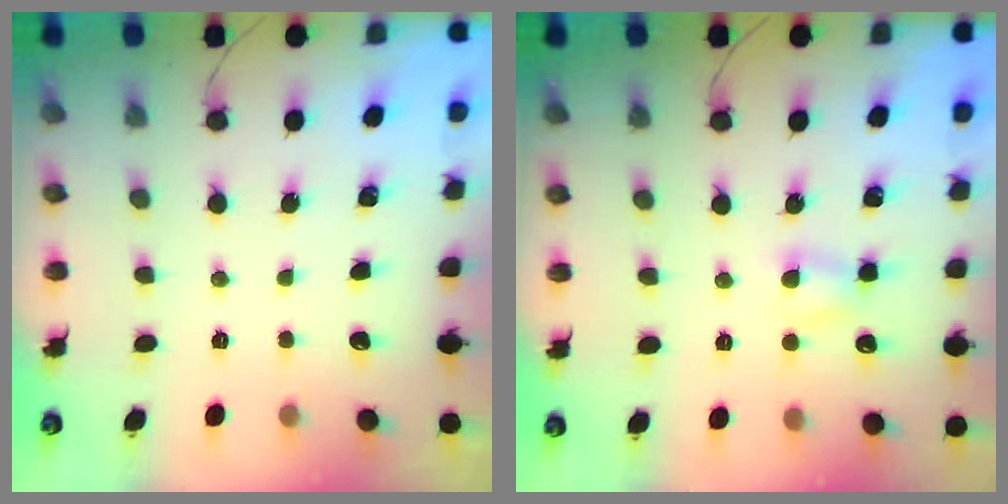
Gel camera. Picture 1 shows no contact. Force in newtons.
{"total": 3.9, "press": 3.7, "slide": 1.1}